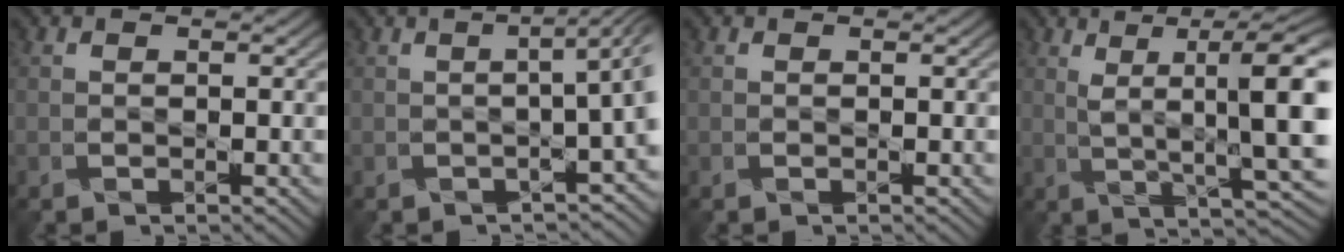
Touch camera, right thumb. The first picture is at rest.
{"total": 7.5, "force": [-1.5, 2.1, 7.0], "torque": [-0.072, 0.000, -0.022]}
{"total": 0.0}
{"total": 10.8, "force": [2.9, 1.6, 10.3], "torque": [-0.165, 0.013, 0.064]}